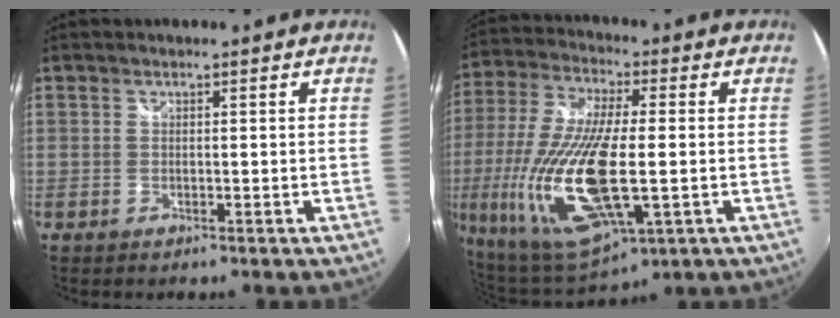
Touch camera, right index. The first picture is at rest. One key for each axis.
{"total": 27.3, "fx": -5.1, "fy": 10.2, "fz": 24.8, "tx": -0.536, "ty": -0.051, "tz": -0.085}